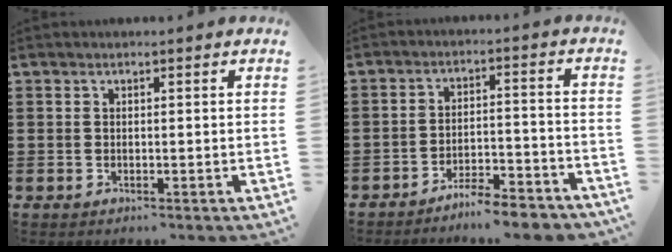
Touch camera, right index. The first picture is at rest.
{"total": 5.5, "force": [-5.4, 0.0, 1.2], "torque": [-0.016, 0.008, -0.104]}